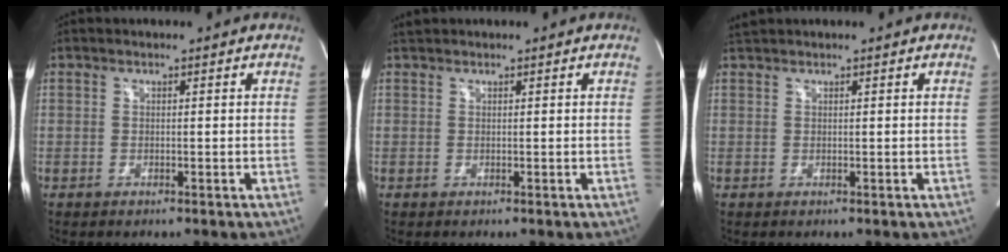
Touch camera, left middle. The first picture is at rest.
{"total": 0.8, "force": [0.8, 0.1, 0.0], "torque": [-0.010, 0.015, 0.021]}
{"total": 1.2, "force": [1.1, -0.1, 0.1], "torque": [-0.008, 0.017, 0.030]}